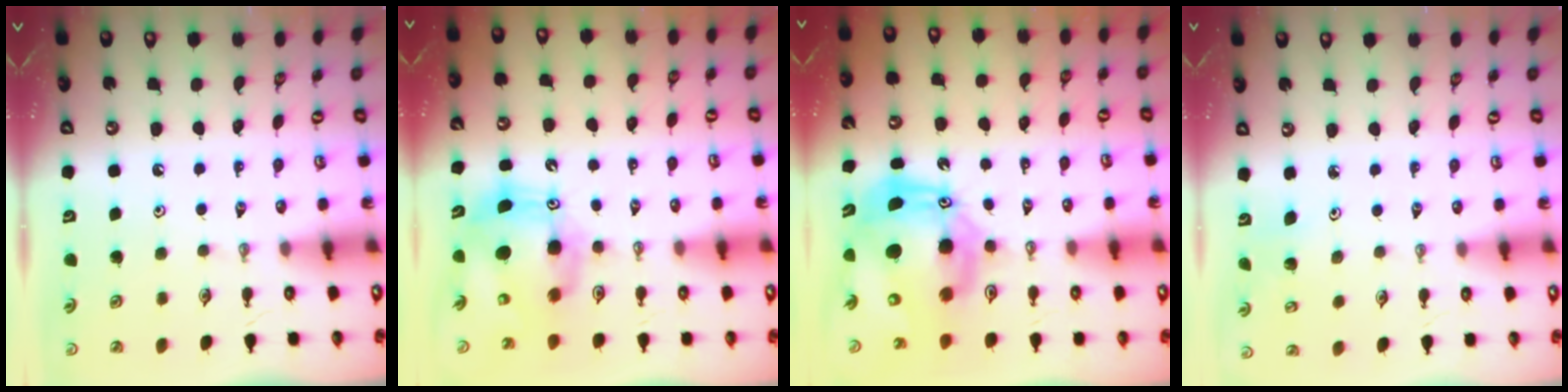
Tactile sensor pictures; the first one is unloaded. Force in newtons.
{"total": 10.4, "press": 10.4, "slide": 0.7}
{"total": 15.9, "press": 15.7, "slide": 2.6}
{"total": 2.3, "press": 2.3, "slide": 0.2}